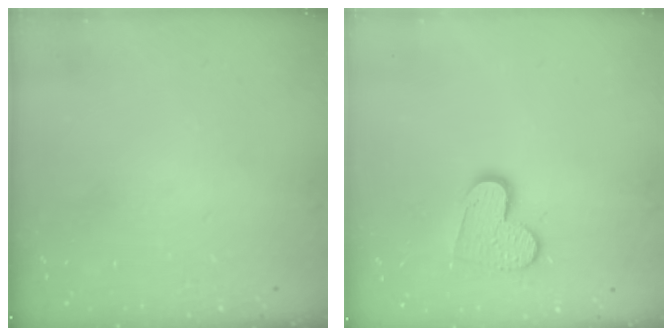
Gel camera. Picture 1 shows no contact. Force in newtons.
{"total": 10.8, "press": 10.7, "slide": 0.9}